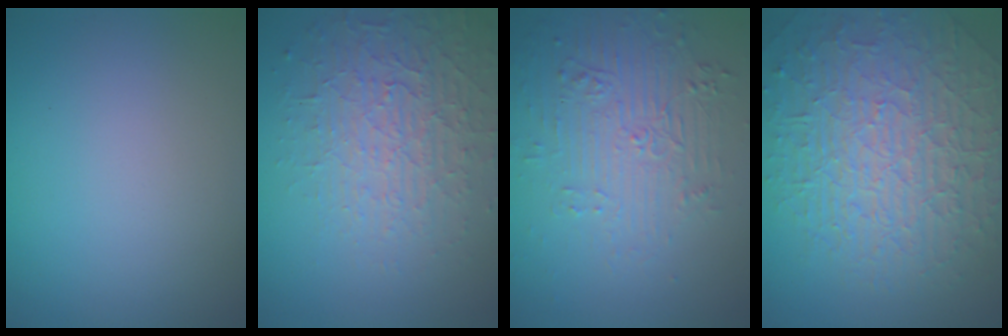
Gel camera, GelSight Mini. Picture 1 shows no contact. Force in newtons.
{"total": 4.2, "press": 3.8, "slide": 1.7}
{"total": 4.6, "press": 3.2, "slide": 3.2}
{"total": 10.0, "press": 6.5, "slide": 7.7}